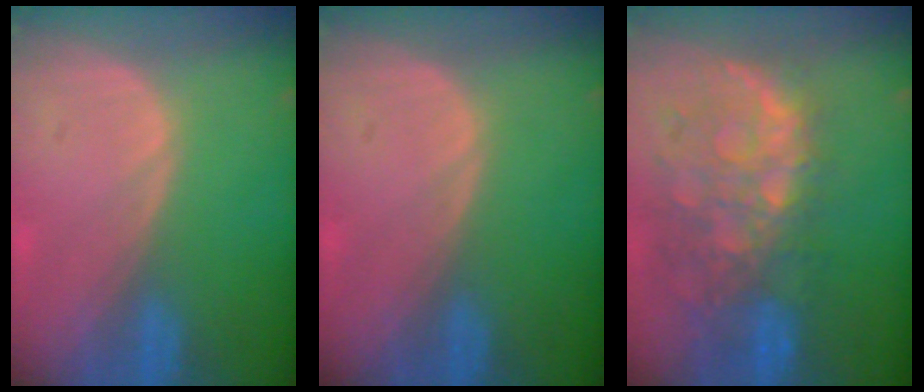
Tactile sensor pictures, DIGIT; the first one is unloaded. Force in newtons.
{"total": 0.0}
{"total": 11.2, "press": 9.7, "slide": 5.5}